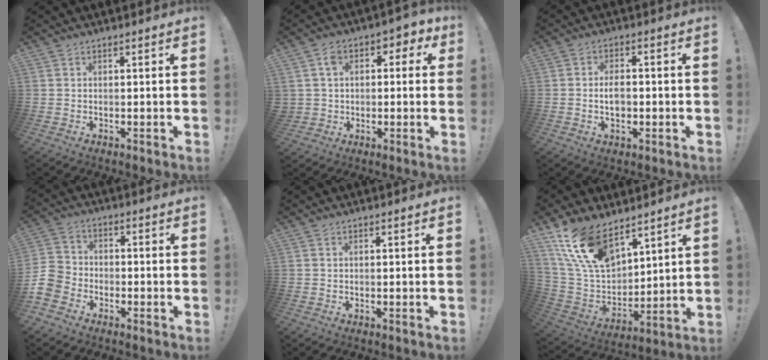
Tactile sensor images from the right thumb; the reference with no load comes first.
{"total": 6.8, "force": [1.9, 5.7, 3.1], "torque": [-0.045, -0.006, 0.038]}
{"total": 4.7, "force": [-0.8, 2.7, 3.7], "torque": [-0.060, 0.001, -0.019]}
{"total": 8.3, "force": [-5.3, 5.8, 2.7], "torque": [-0.061, 0.041, -0.100]}
{"total": 0.0}
{"total": 18.3, "force": [12.0, 9.3, 10.2], "torque": [-0.211, -0.067, 0.227]}